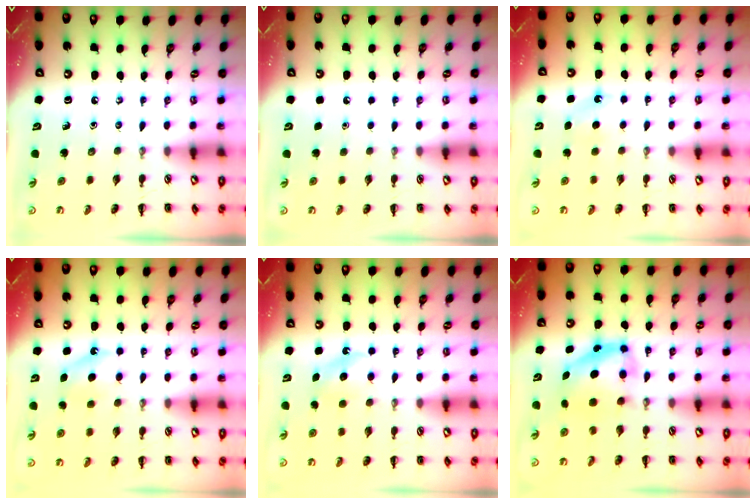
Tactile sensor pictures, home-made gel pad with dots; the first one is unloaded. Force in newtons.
{"total": 1.6, "press": 1.6, "slide": 0.1}
{"total": 4.7, "press": 4.5, "slide": 1.3}
{"total": 5.5, "press": 5.2, "slide": 1.7}
{"total": 5.5, "press": 5.3, "slide": 1.4}
{"total": 6.2, "press": 6.1, "slide": 1.0}